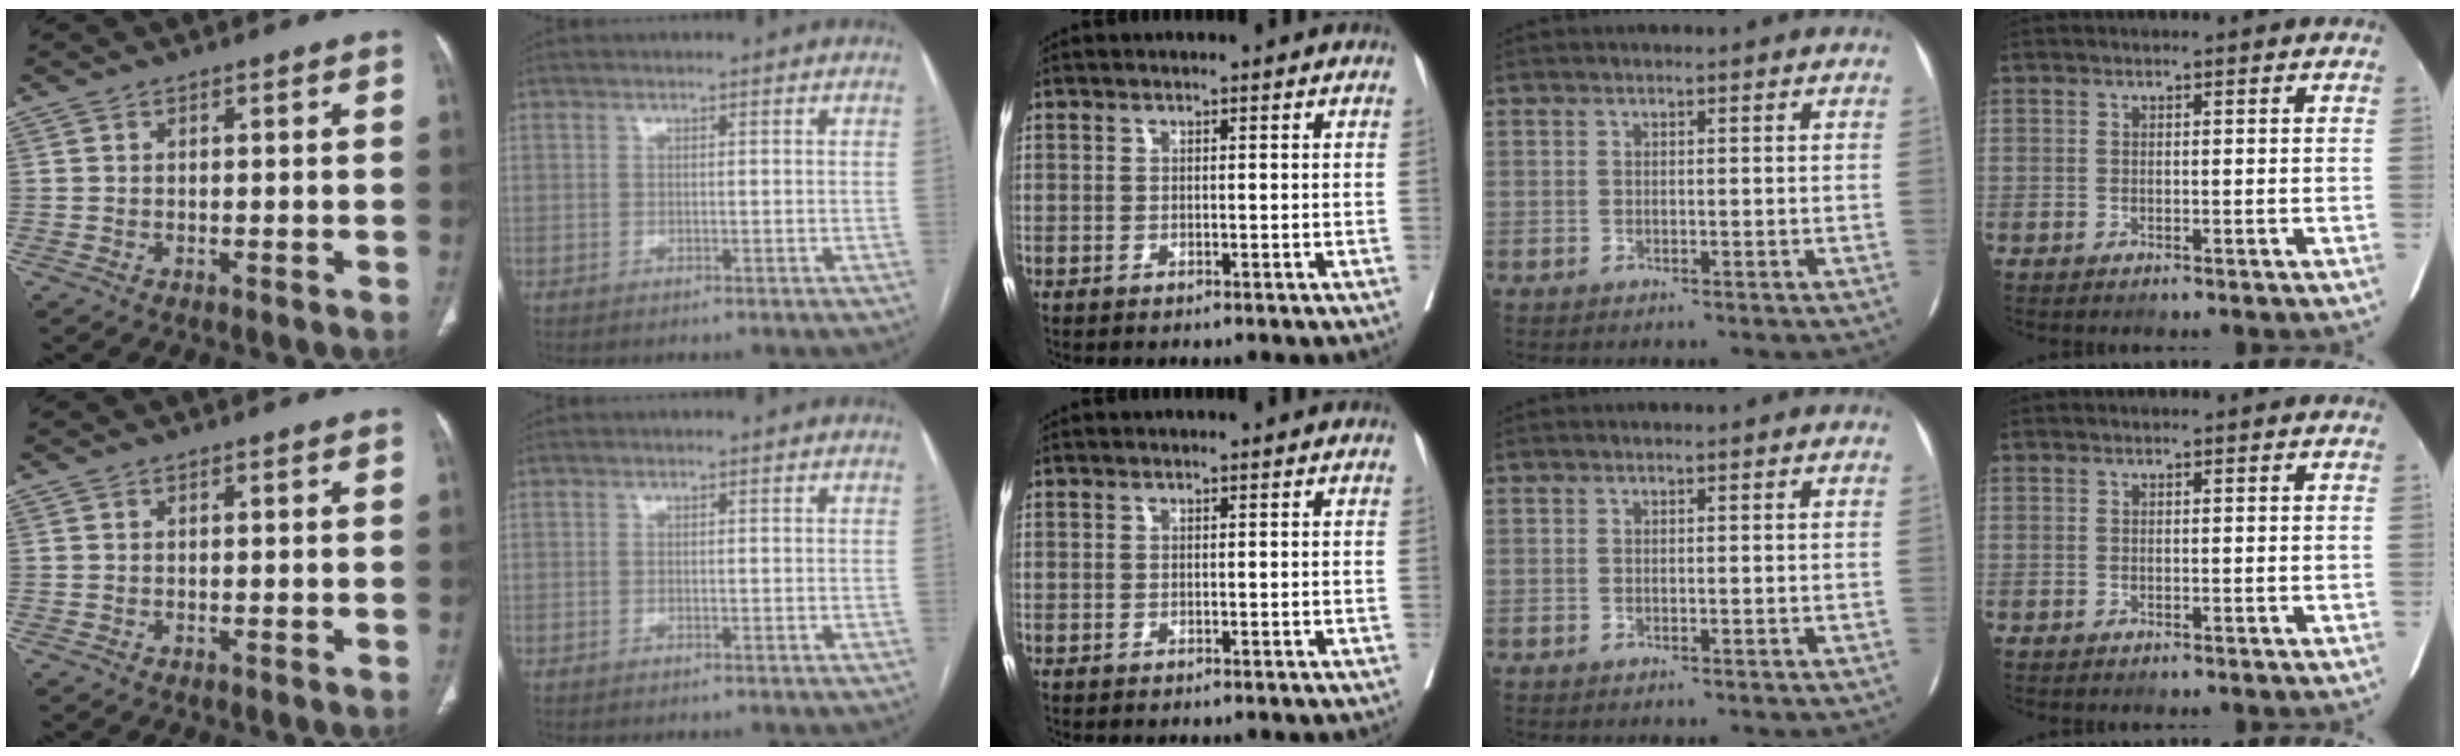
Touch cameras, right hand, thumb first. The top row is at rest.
{}